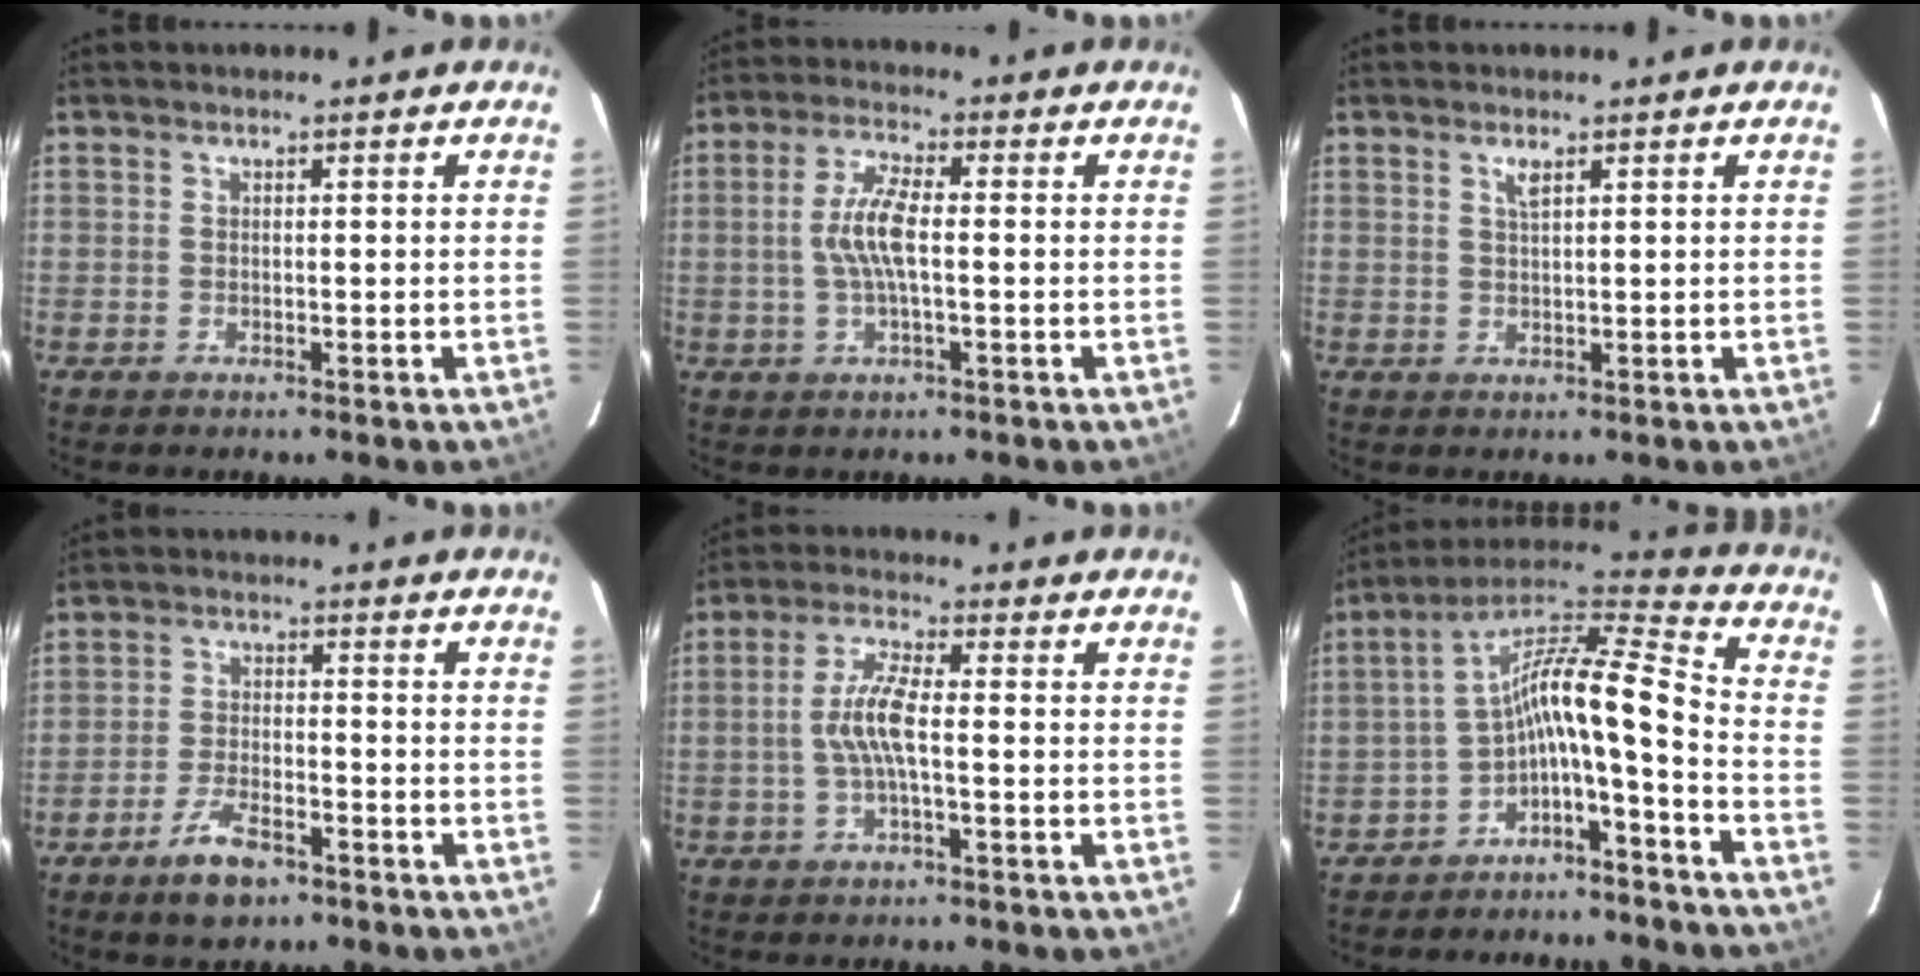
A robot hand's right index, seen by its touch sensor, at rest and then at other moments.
{"total": 7.1, "force": [-0.2, 1.8, 6.8], "torque": [-0.136, 0.006, -0.004]}
{"total": 1.6, "force": [0.9, 0.4, 1.2], "torque": [-0.023, 0.001, 0.016]}
{"total": 7.1, "force": [-4.8, 2.8, 4.5], "torque": [-0.104, -0.005, -0.085]}
{"total": 6.7, "force": [-0.8, 1.2, 6.5], "torque": [-0.133, 0.006, -0.016]}
{"total": 12.1, "force": [-5.4, 1.8, 10.6], "torque": [-0.199, 0.024, -0.101]}